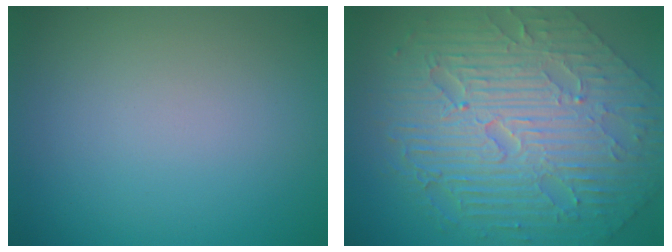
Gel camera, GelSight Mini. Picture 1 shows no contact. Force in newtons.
{"total": 11.2, "press": 7.5, "slide": 8.4}